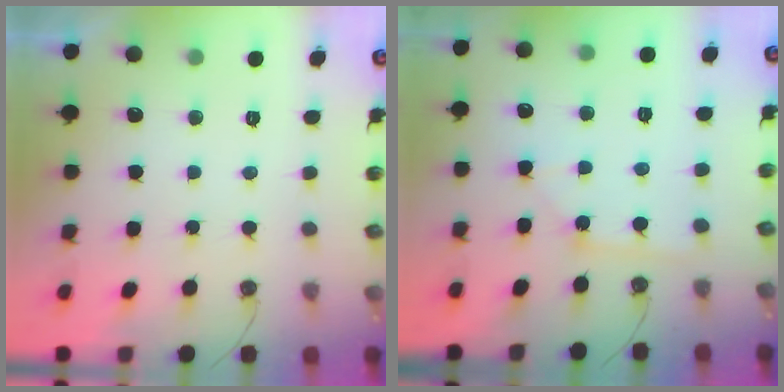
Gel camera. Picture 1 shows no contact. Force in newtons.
{"total": 2.7, "press": 2.7, "slide": 0.4}